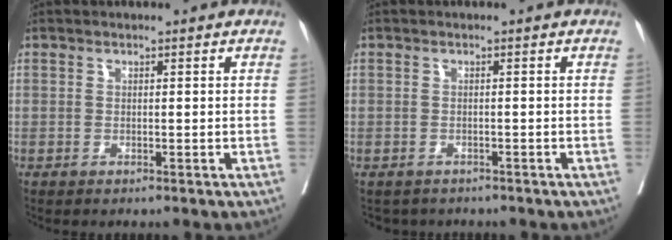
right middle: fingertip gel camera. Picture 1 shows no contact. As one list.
[{"total": 2.8, "force": [-2.4, 1.4, 0.0], "torque": [-0.001, 0.000, -0.035]}]